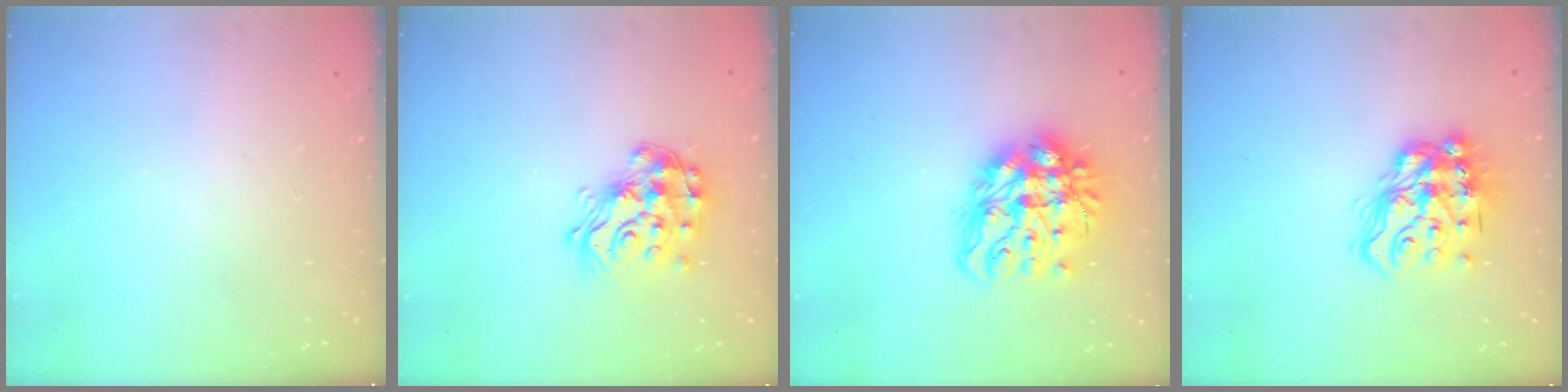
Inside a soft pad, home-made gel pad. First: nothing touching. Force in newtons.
{"total": 17.6, "press": 17.6, "slide": 1.2}
{"total": 16.7, "press": 16.7, "slide": 1.4}
{"total": 15.7, "press": 15.7, "slide": 1.0}